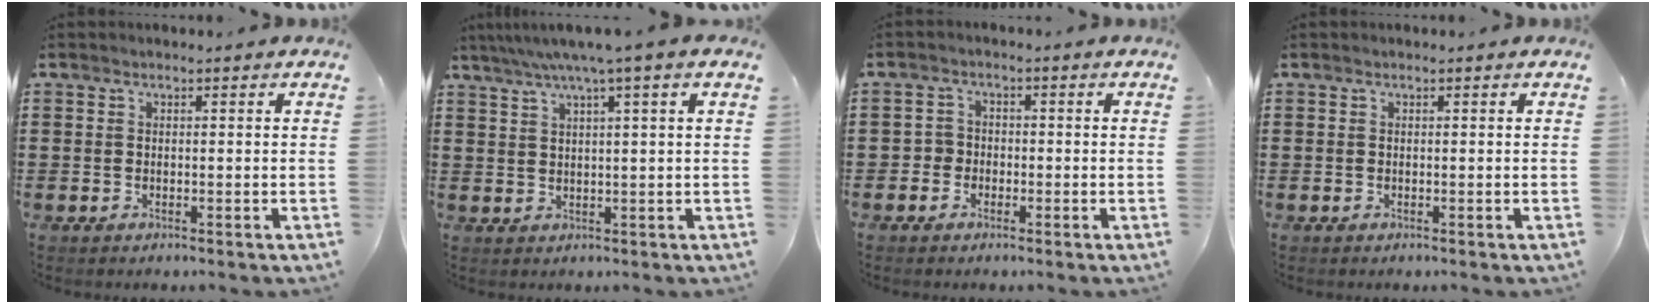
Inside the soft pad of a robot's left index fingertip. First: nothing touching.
{"total": 4.2, "force": [2.3, -0.6, 3.4], "torque": [-0.071, -0.004, 0.037]}
{"total": 2.2, "force": [-1.2, 1.8, 0.2], "torque": [-0.013, 0.004, -0.029]}
{"total": 0.0}